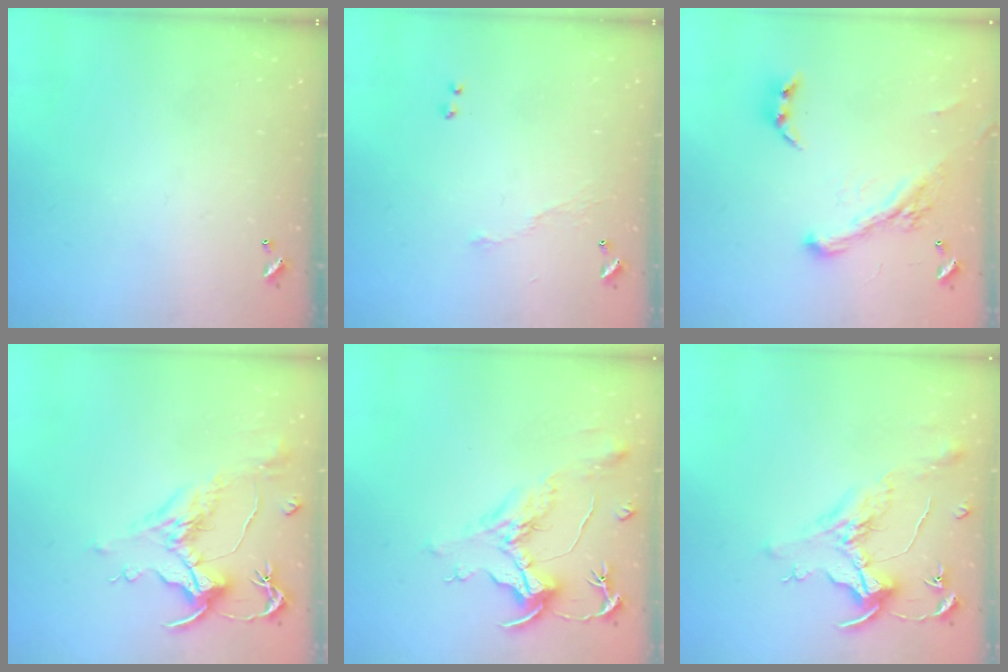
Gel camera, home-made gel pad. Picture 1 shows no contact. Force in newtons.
{"total": 5.9, "press": 5.8, "slide": 1.0}
{"total": 3.9, "press": 3.5, "slide": 1.5}
{"total": 1.7, "press": 0.9, "slide": 1.4}
{"total": 2.2, "press": 1.8, "slide": 1.3}
{"total": 1.6, "press": 1.4, "slide": 0.7}